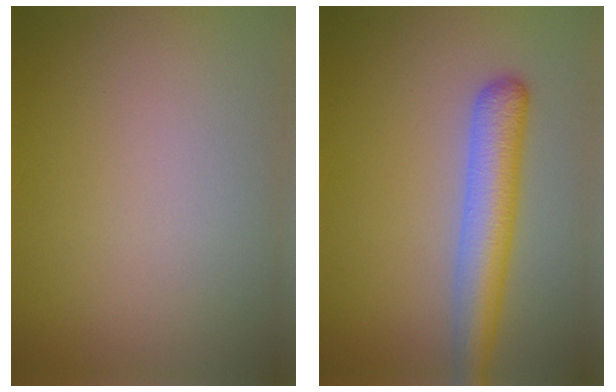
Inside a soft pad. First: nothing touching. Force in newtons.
{"total": 4.9, "press": 4.9, "slide": 0.2}